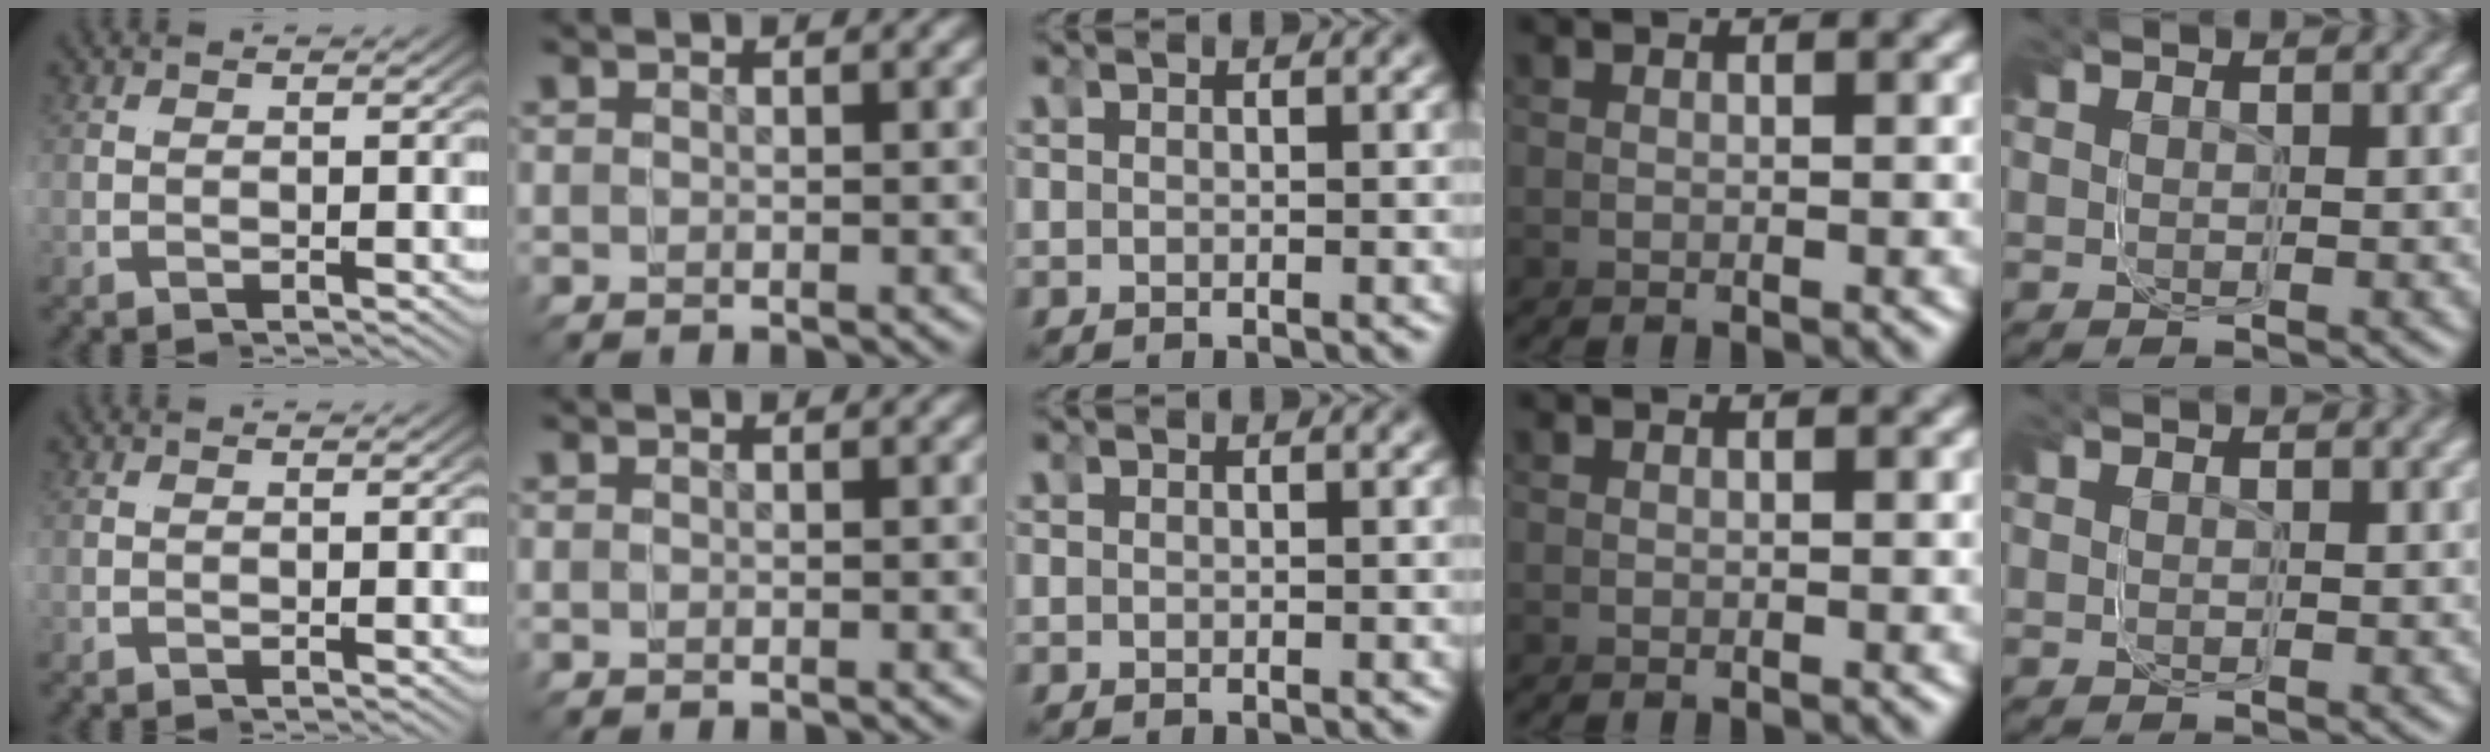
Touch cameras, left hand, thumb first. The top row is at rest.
{}